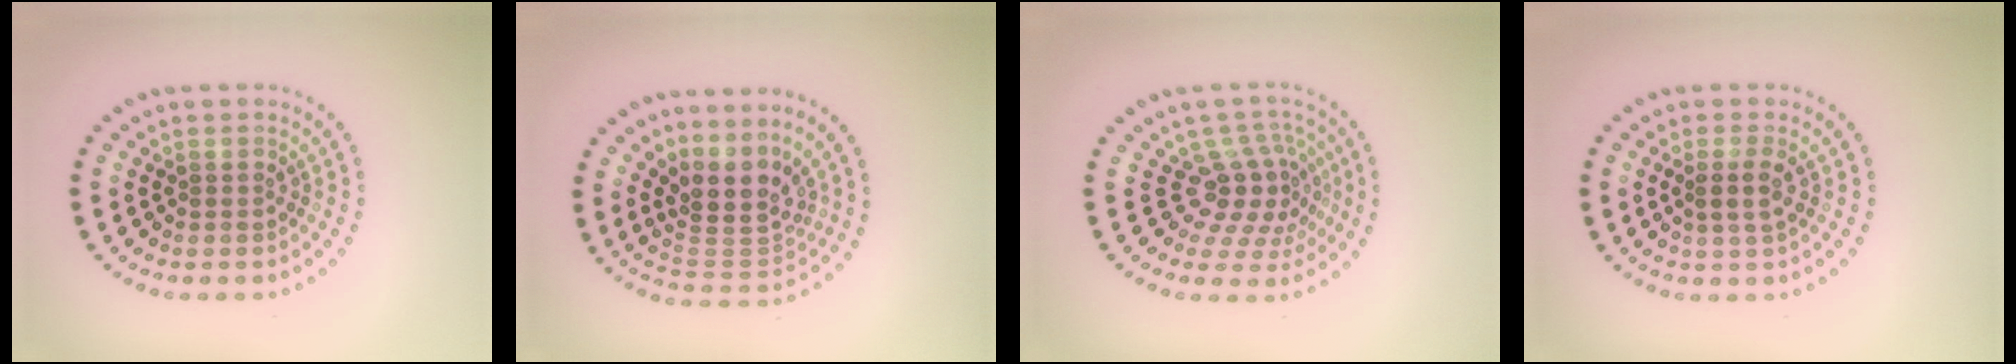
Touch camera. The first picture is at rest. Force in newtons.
{"total": 4.0, "press": 3.0, "slide": 2.7}
{"total": 4.1, "press": 2.8, "slide": 2.9}
{"total": 1.9, "press": 1.6, "slide": 1.1}